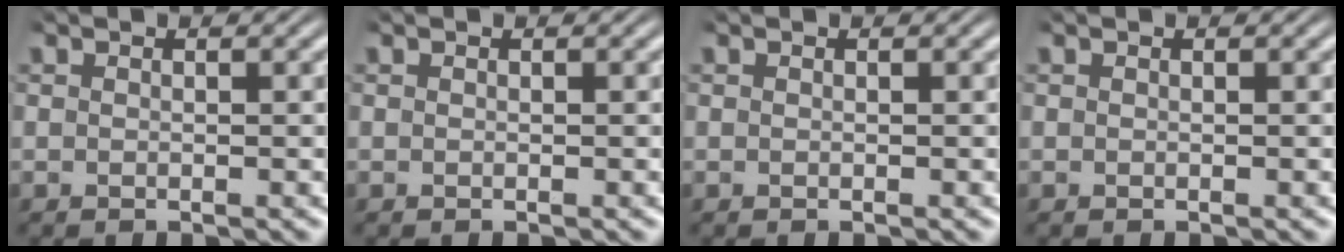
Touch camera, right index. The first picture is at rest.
{"total": 0.0}
{"total": 0.0}
{"total": 0.0}